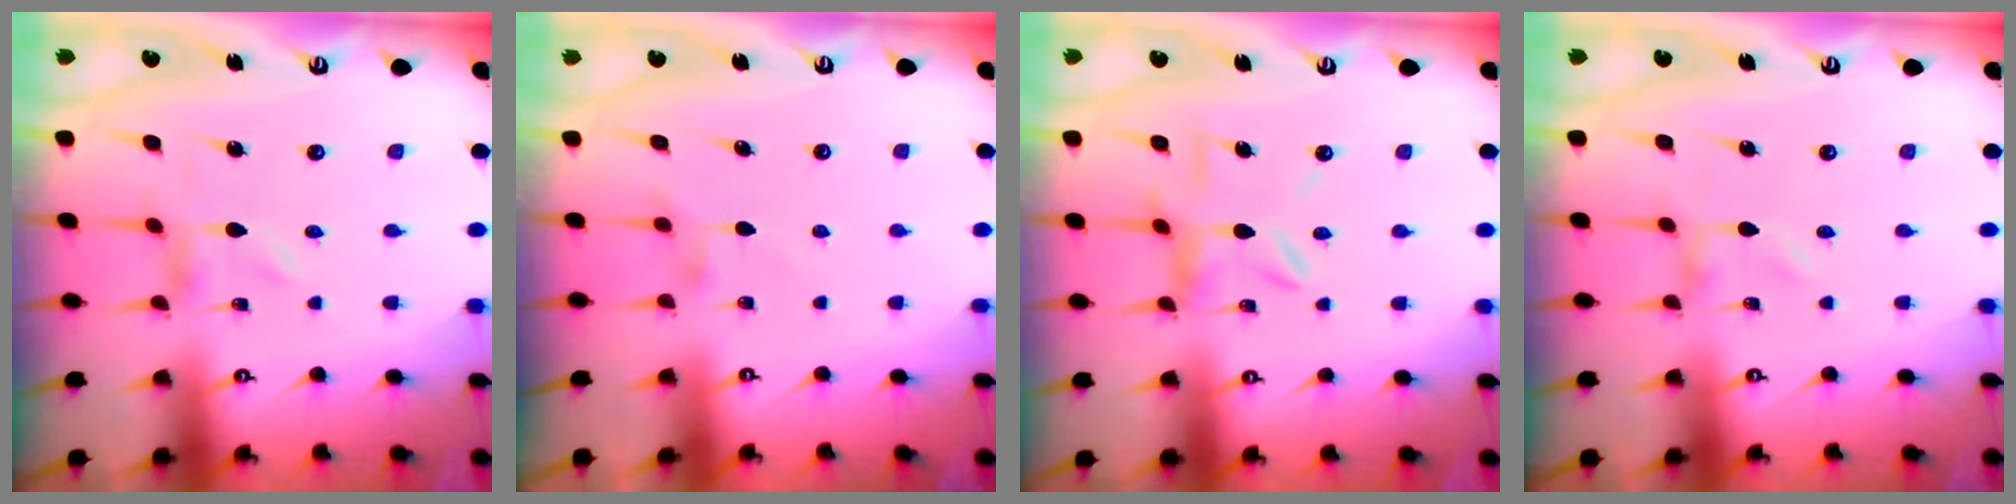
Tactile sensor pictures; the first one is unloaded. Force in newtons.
{"total": 2.3, "press": 2.3, "slide": 0.4}
{"total": 6.4, "press": 6.3, "slide": 0.7}
{"total": 0.0}